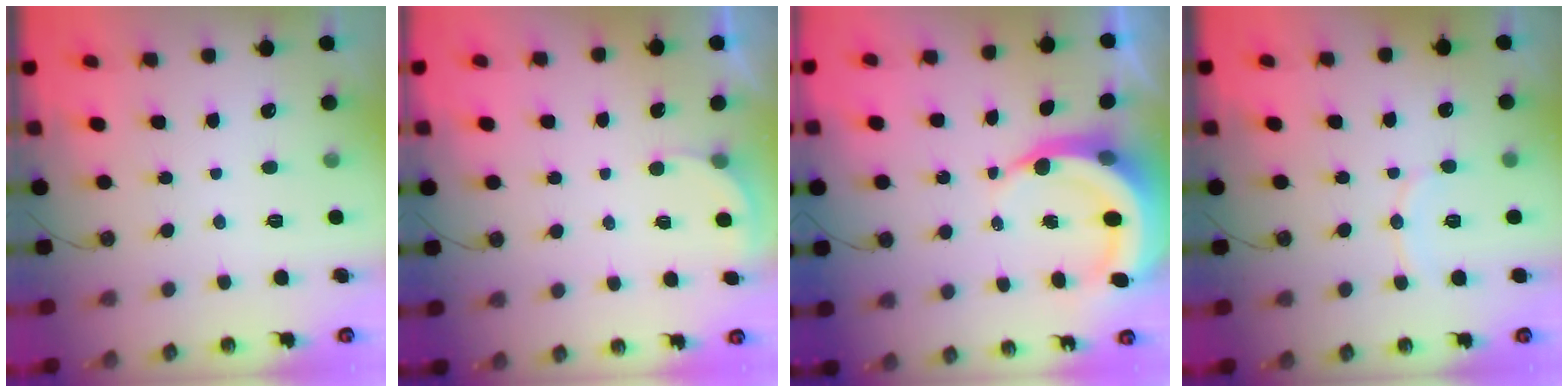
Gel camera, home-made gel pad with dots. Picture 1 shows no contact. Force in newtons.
{"total": 1.9, "press": 1.9, "slide": 0.2}
{"total": 7.9, "press": 7.8, "slide": 1.1}
{"total": 6.3, "press": 6.2, "slide": 0.8}